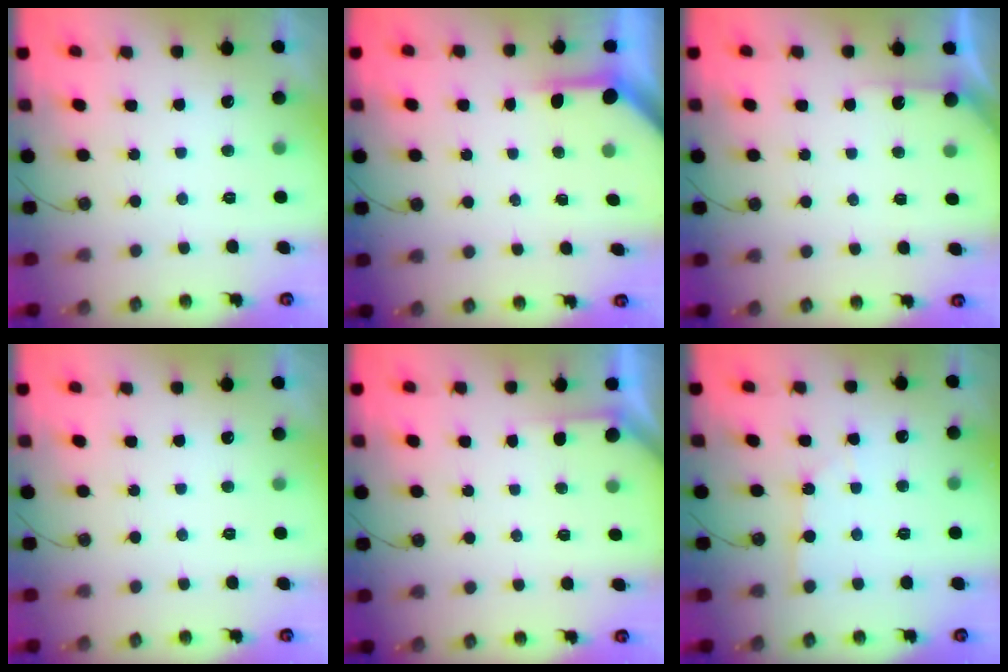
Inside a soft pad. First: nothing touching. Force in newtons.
{"total": 3.8, "press": 3.8, "slide": 0.4}
{"total": 4.3, "press": 4.3, "slide": 0.5}
{"total": 0.0}
{"total": 1.7, "press": 1.6, "slide": 0.2}
{"total": 2.6, "press": 2.6, "slide": 0.3}